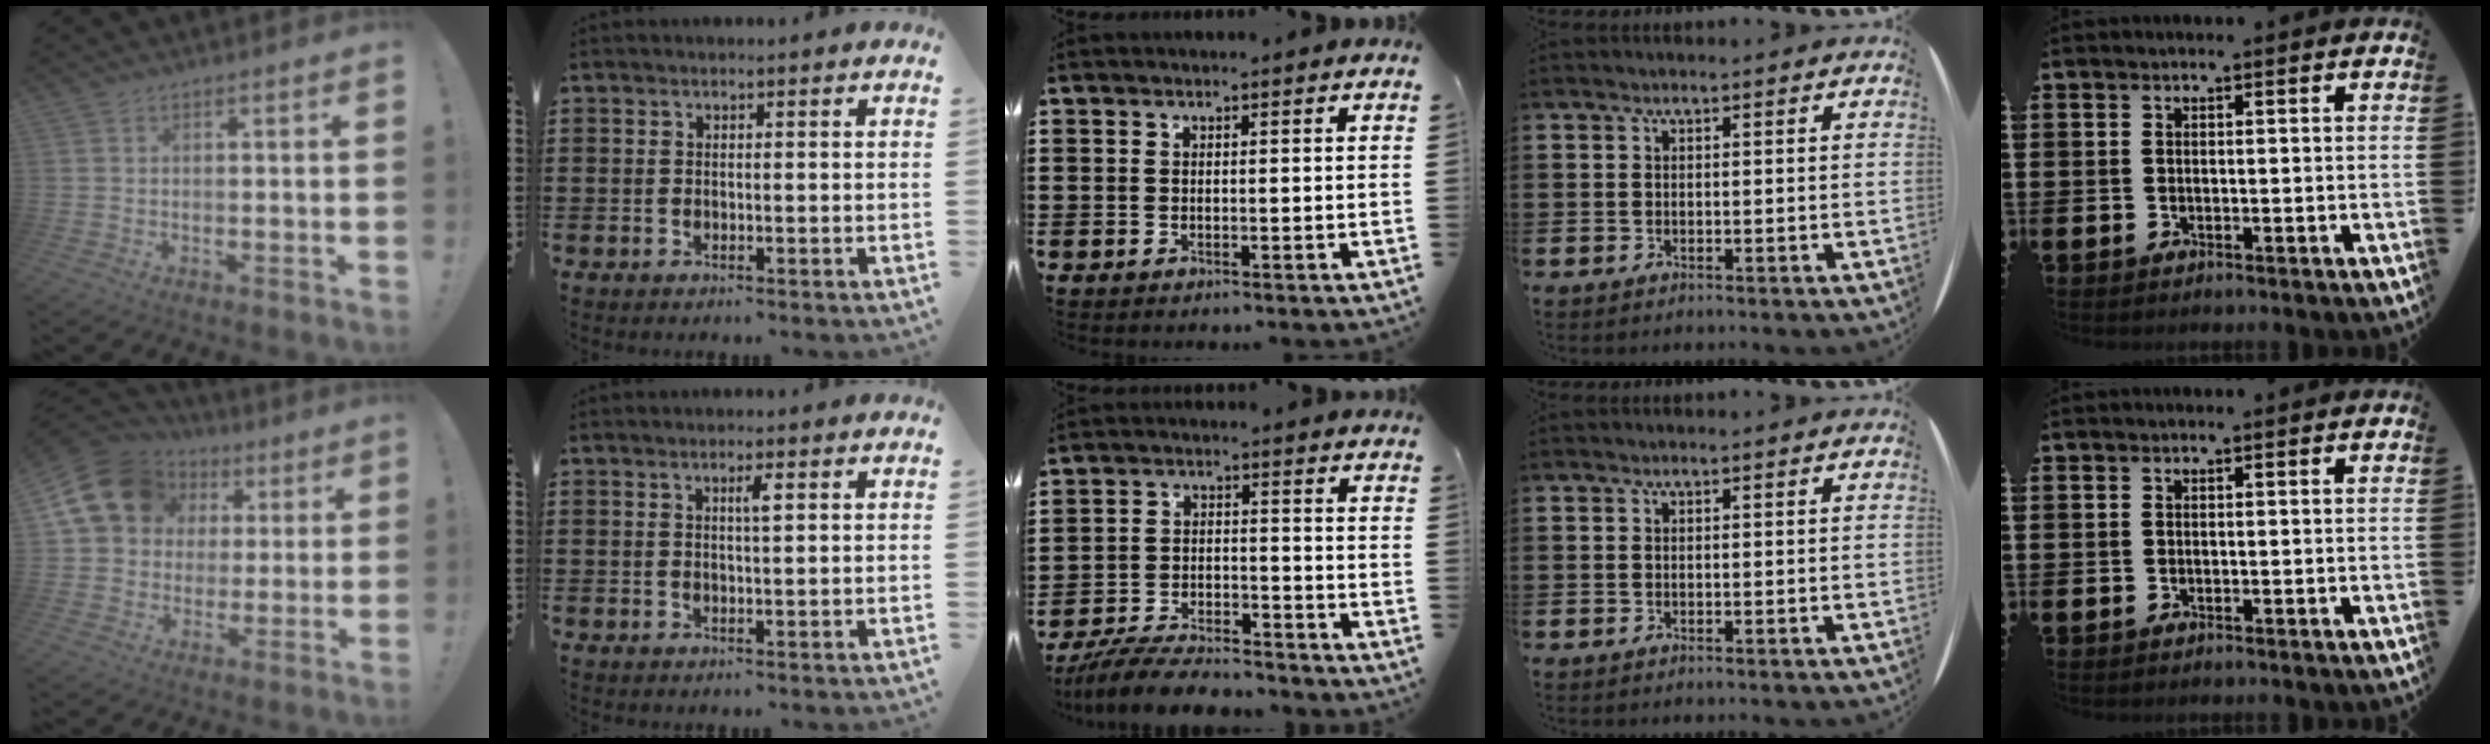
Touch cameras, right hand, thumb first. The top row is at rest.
{"thumb": {"total": 17.1, "force": [6.2, 13.8, 8.1], "torque": [-0.125, -0.024, 0.126]}, "index": {"total": 2.0, "force": [0.8, 0.2, 1.9], "torque": [-0.037, 0.003, 0.011]}, "middle": {"total": 7.0, "force": [-6.8, 1.0, 1.6], "torque": [-0.030, 0.010, -0.132]}}